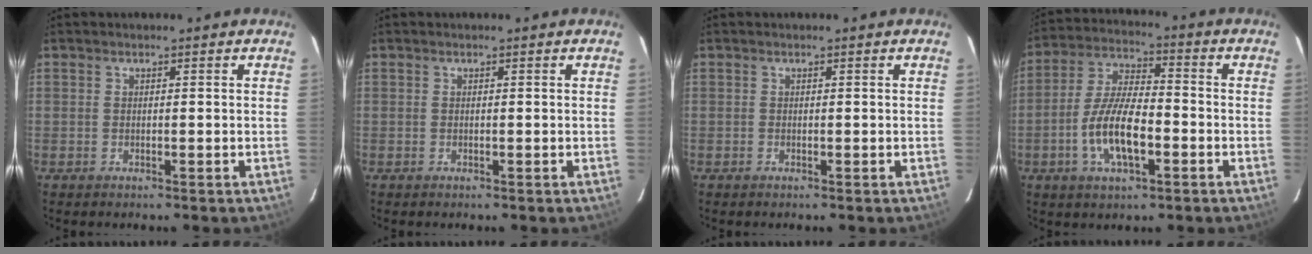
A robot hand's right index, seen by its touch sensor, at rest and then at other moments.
{"total": 0.0}
{"total": 0.0}
{"total": 11.7, "force": [-3.8, 4.4, 10.2], "torque": [-0.209, 0.001, -0.071]}